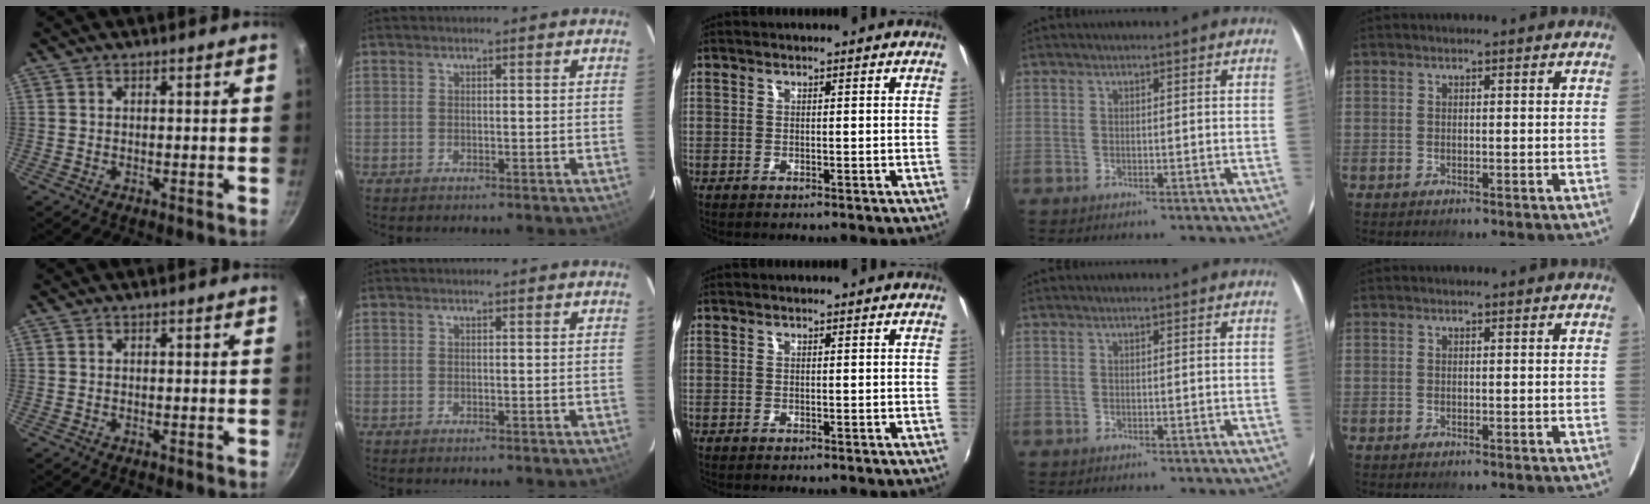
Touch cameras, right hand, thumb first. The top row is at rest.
{}